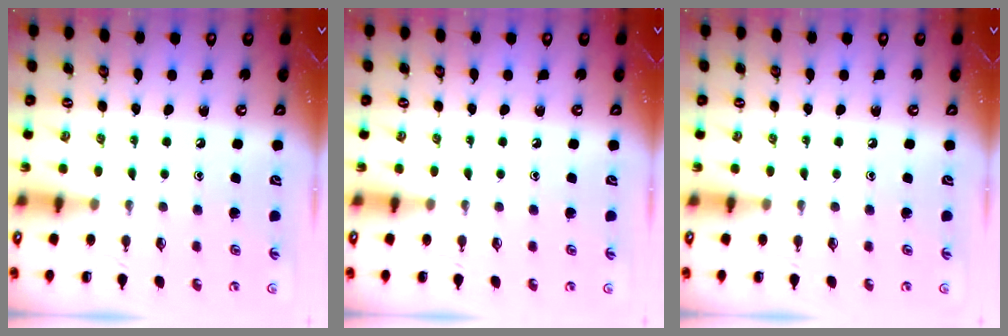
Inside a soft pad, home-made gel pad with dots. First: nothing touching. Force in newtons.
{"total": 0.0}
{"total": 0.0}